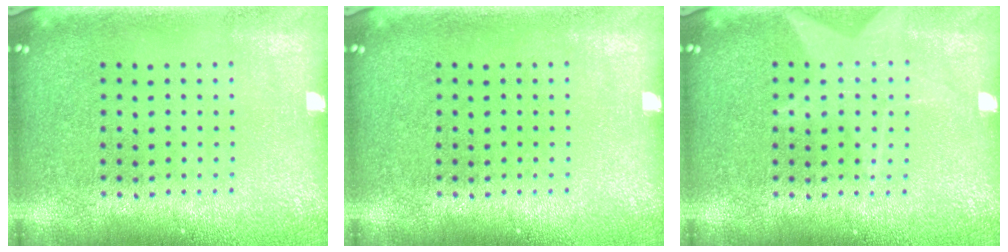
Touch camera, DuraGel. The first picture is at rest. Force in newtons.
{"total": 0.0}
{"total": 1.8, "press": 1.8, "slide": 0.3}